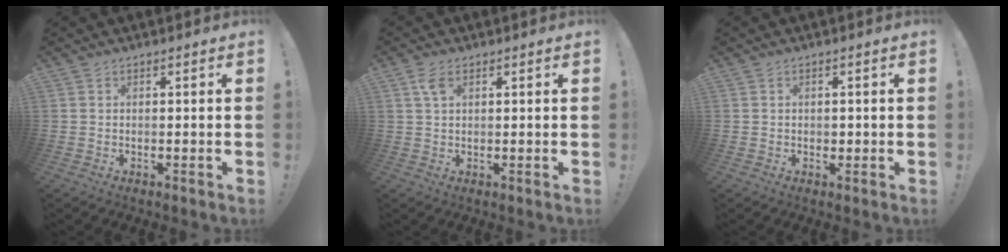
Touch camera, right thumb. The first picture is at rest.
{"total": 3.7, "force": [1.6, 1.8, 2.8], "torque": [-0.056, 0.004, 0.029]}
{"total": 1.0, "force": [0.2, 0.9, 0.2], "torque": [-0.003, 0.002, 0.004]}